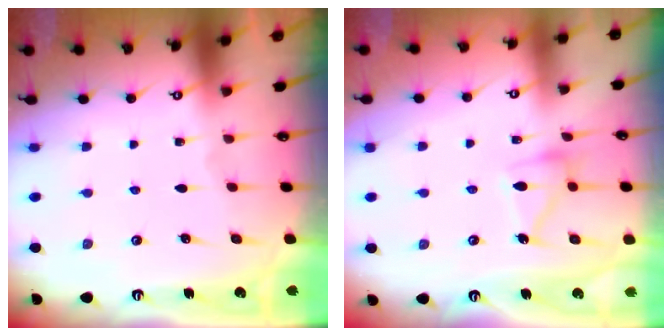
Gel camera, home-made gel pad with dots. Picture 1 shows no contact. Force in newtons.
{"total": 12.3, "press": 12.3, "slide": 0.7}